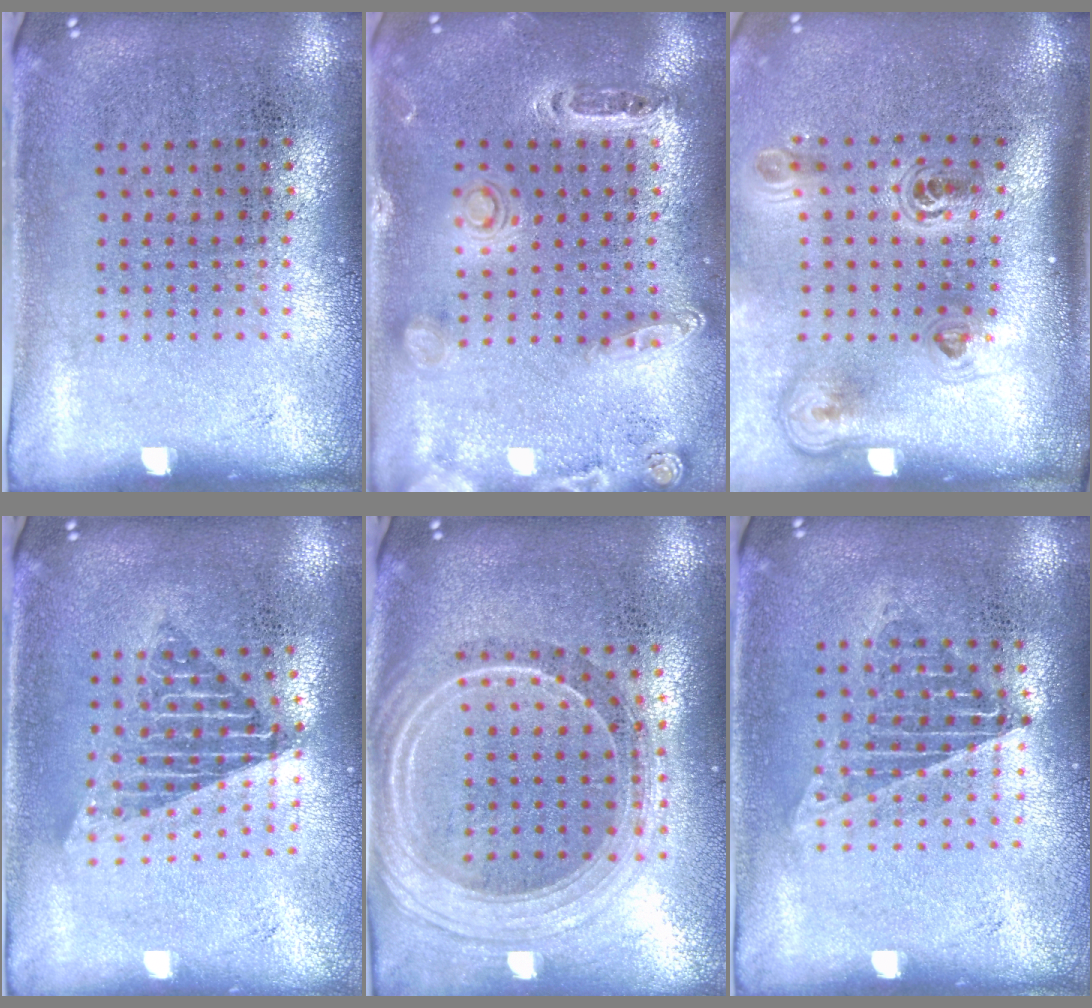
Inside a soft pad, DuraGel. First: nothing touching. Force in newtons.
{"total": 1.4, "press": 1.4, "slide": 0.3}
{"total": 2.3, "press": 1.5, "slide": 1.8}
{"total": 1.6, "press": 1.3, "slide": 0.9}
{"total": 2.3, "press": 1.9, "slide": 1.3}
{"total": 1.2, "press": 1.1, "slide": 0.4}